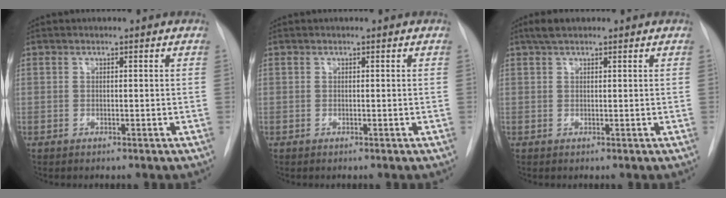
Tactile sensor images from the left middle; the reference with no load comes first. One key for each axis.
{"total": 0.0}
{"total": 2.5, "fx": 1.8, "fy": 0.9, "fz": 1.4, "tx": -0.029, "ty": 0.016, "tz": 0.032}